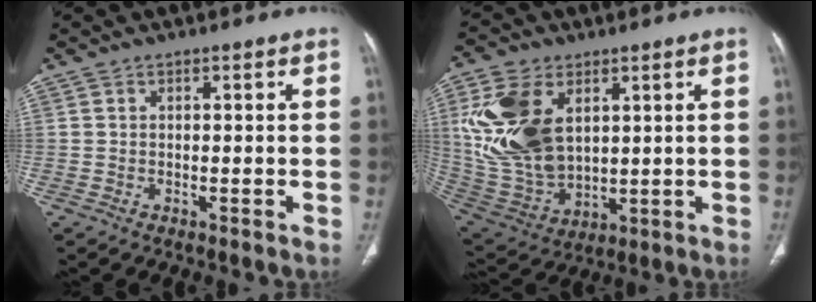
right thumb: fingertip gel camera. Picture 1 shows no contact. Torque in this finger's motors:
{"motor_torque": [0.16, 0.61, 0.86, 0.95, 0.38]}